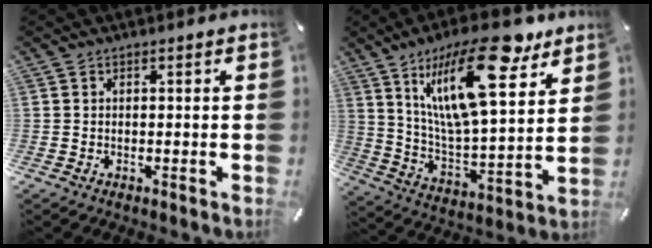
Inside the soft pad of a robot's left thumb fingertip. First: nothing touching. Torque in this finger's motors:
{"motor_torque": [2.81, 2.20, 1.57, -1.20, 0.66]}